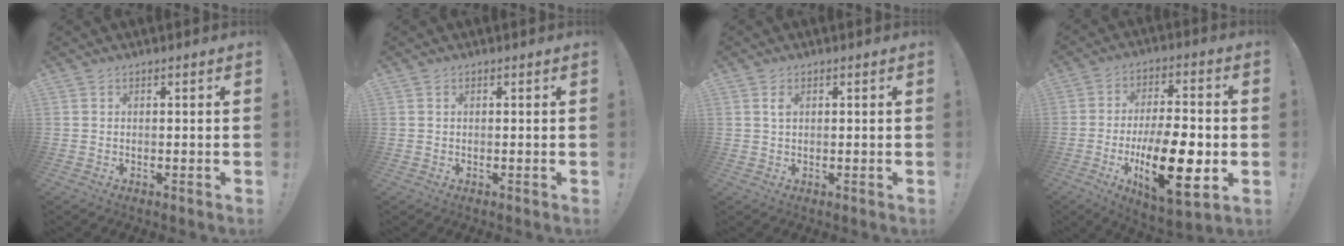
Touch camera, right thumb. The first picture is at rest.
{"total": 0.0}
{"total": 1.3, "force": [0.7, 0.5, 0.9], "torque": [-0.012, -0.002, 0.010]}
{"total": 20.3, "force": [-5.2, 8.0, 17.9], "torque": [-0.300, 0.010, -0.077]}